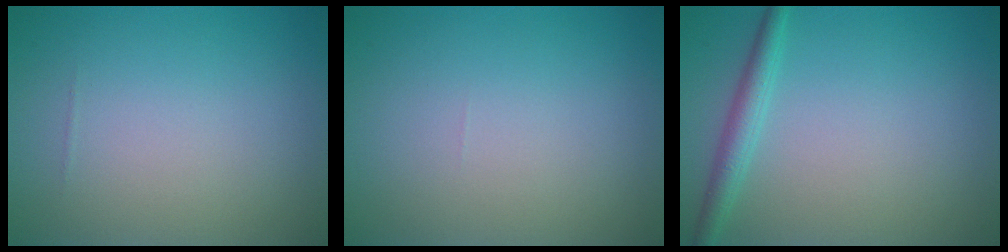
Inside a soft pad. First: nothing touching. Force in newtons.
{"total": 0.0}
{"total": 2.2, "press": 2.2, "slide": 0.1}